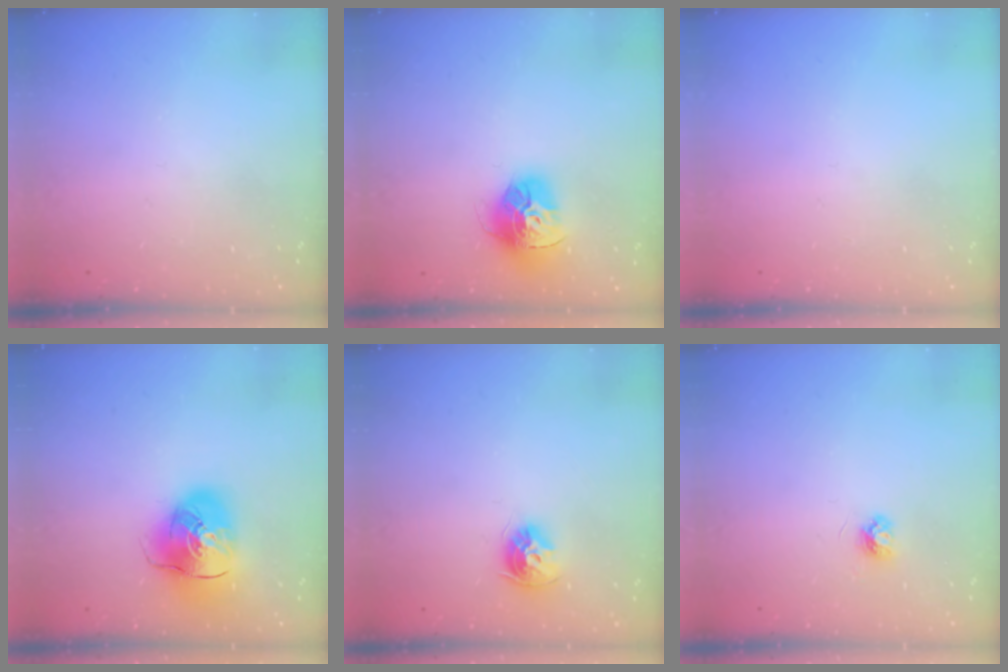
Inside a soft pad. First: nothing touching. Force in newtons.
{"total": 14.8, "press": 14.8, "slide": 1.6}
{"total": 0.0}
{"total": 14.3, "press": 14.1, "slide": 2.3}
{"total": 8.9, "press": 8.8, "slide": 1.2}
{"total": 3.9, "press": 3.9, "slide": 0.5}